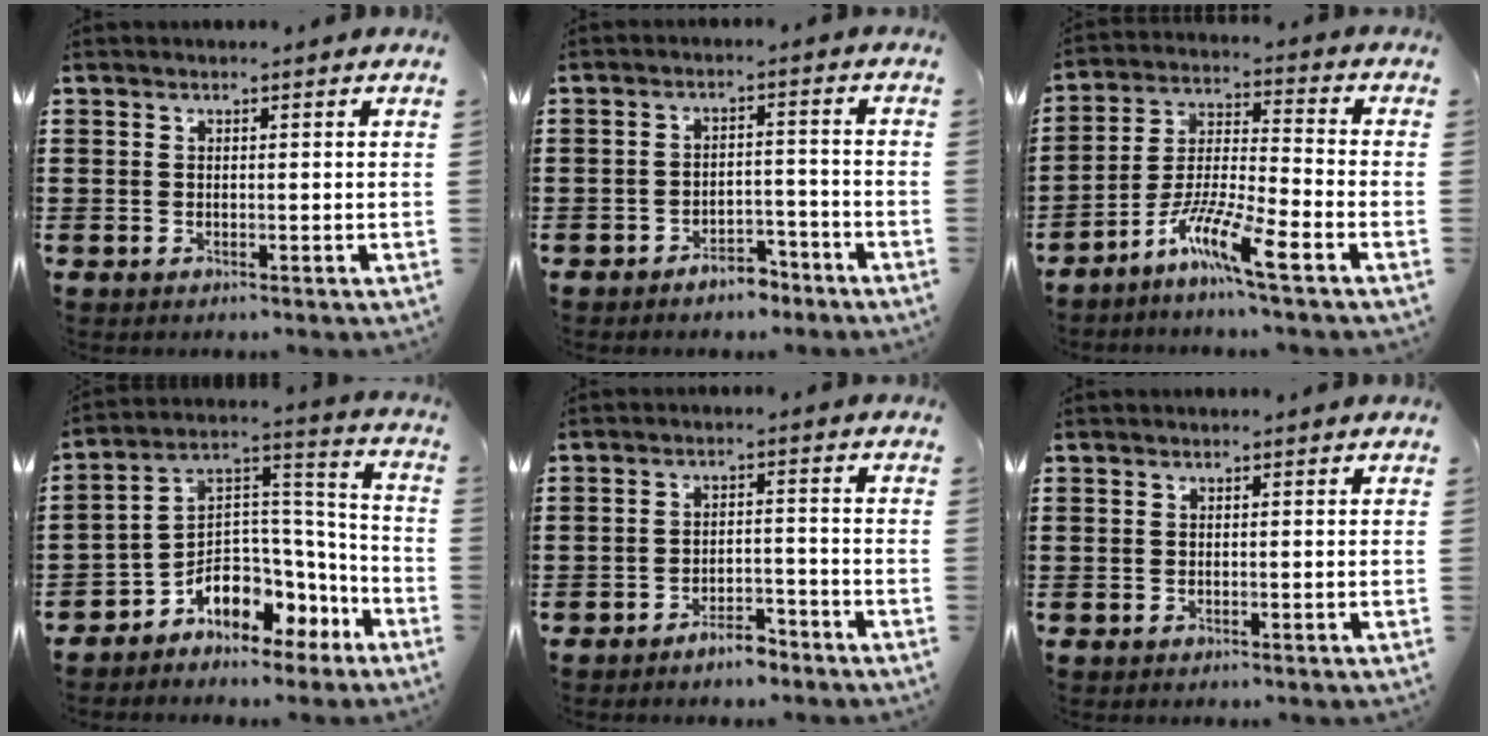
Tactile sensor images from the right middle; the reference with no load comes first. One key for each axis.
{"total": 3.8, "fx": -3.6, "fy": 1.1, "fz": 0.8, "tx": -0.015, "ty": 0.010, "tz": -0.072}
{"total": 9.2, "fx": -6.5, "fy": 0.9, "fz": 6.4, "tx": -0.136, "ty": -0.008, "tz": -0.129}
{"total": 5.3, "fx": -3.1, "fy": 3.9, "fz": 1.8, "tx": -0.054, "ty": -0.025, "tz": -0.061}
{"total": 3.8, "fx": -3.5, "fy": 0.9, "fz": 1.1, "tx": -0.020, "ty": 0.011, "tz": -0.070}
{"total": 0.0}